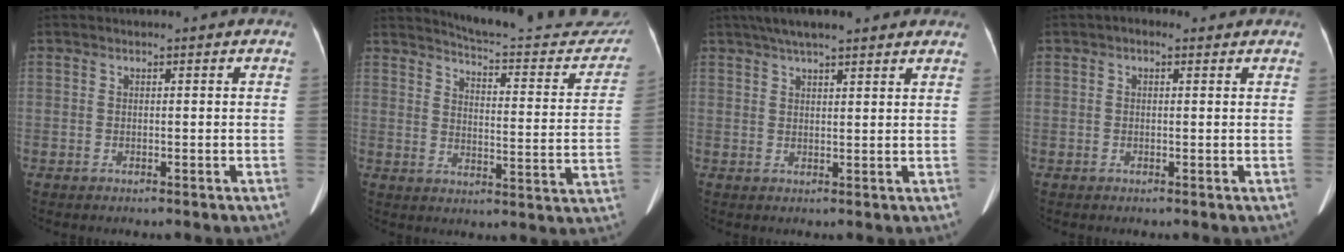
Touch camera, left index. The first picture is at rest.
{"total": 21.2, "force": [20.2, 3.2, 5.6], "torque": [-0.057, -0.082, 0.234]}
{"total": 10.7, "force": [8.6, 1.9, 6.2], "torque": [-0.092, 0.042, 0.123]}
{"total": 1.5, "force": [0.9, 0.9, 0.9], "torque": [-0.018, 0.015, 0.010]}